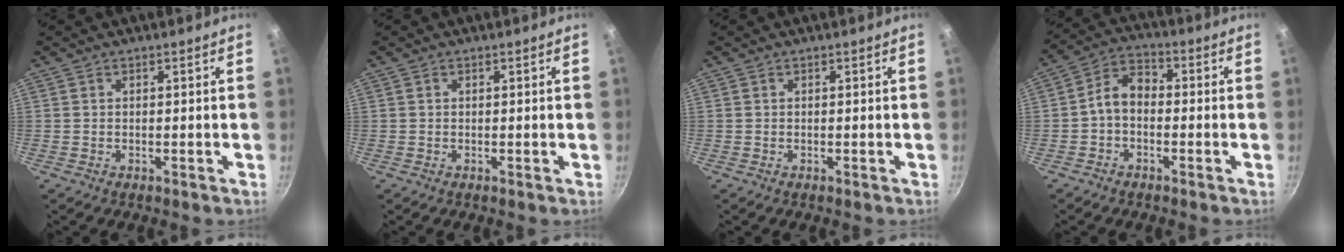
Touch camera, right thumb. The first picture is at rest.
{"total": 0.0}
{"total": 0.0}
{"total": 6.0, "force": [-1.2, 4.1, 4.2], "torque": [-0.069, 0.031, -0.035]}